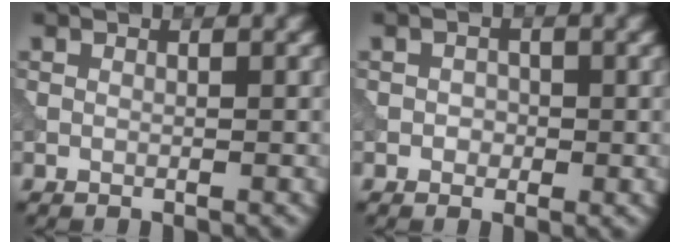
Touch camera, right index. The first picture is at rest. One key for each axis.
{"total": 1.4, "fx": -0.3, "fy": 1.1, "fz": 0.8, "tx": -0.012, "ty": -0.001, "tz": -0.010}